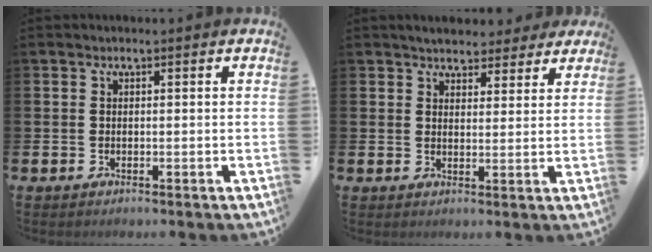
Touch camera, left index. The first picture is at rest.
{"total": 4.4, "force": [4.1, 1.5, 0.5], "torque": [-0.017, -0.019, 0.073]}